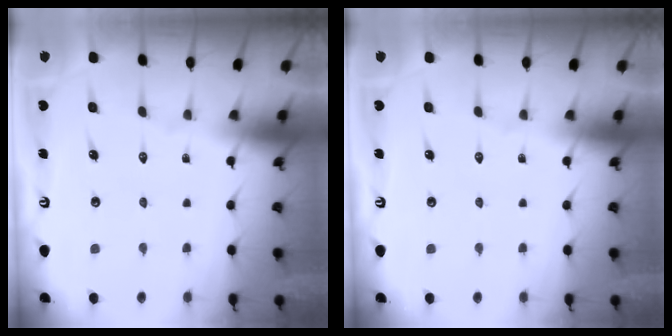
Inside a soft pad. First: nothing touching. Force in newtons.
{"total": 0.0}